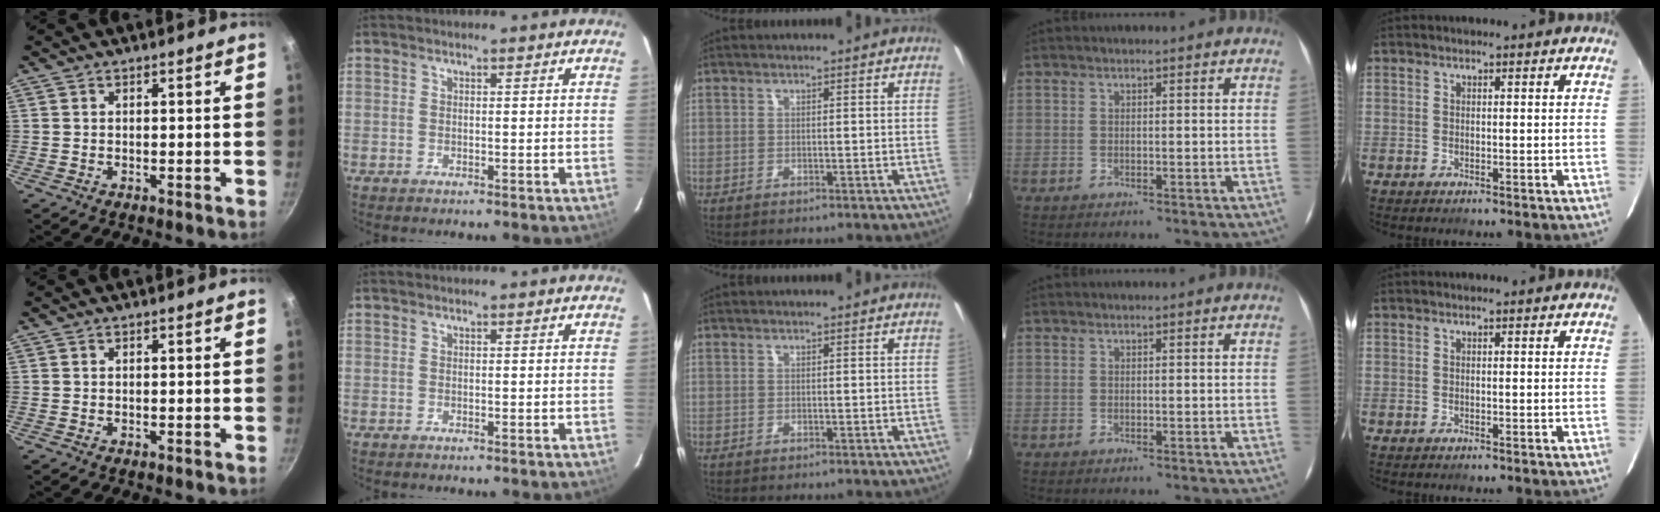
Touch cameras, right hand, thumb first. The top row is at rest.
{}